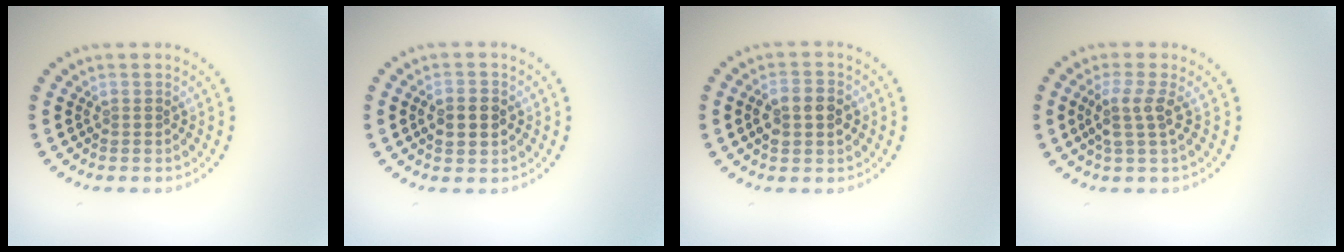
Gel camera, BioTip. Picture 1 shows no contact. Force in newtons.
{"total": 3.3, "press": 3.3, "slide": 0.1}
{"total": 3.5, "press": 3.5, "slide": 0.2}
{"total": 2.5, "press": 2.0, "slide": 1.6}